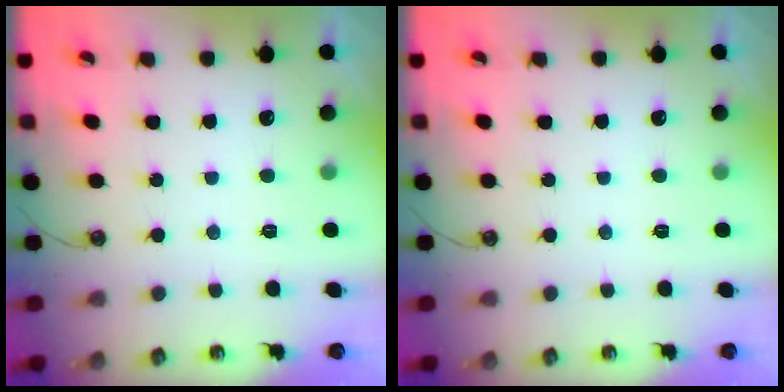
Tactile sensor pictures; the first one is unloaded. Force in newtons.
{"total": 0.0}